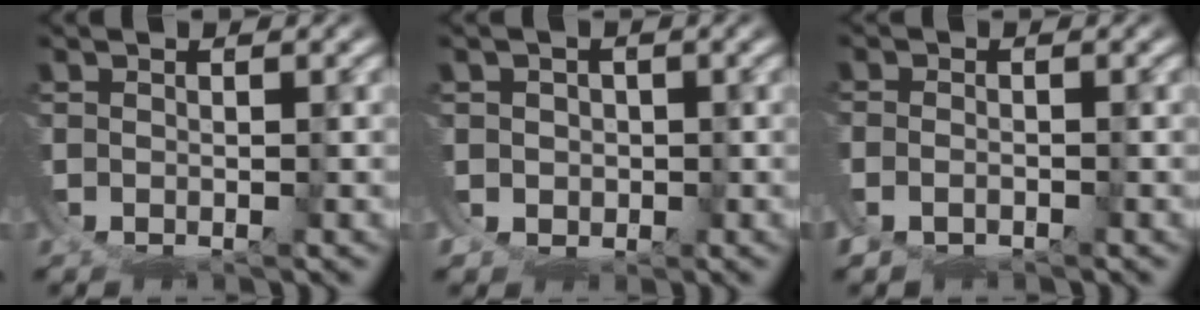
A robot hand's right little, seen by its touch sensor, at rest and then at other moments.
{"total": 1.6, "force": [1.3, 0.7, -0.7], "torque": [0.006, -0.012, 0.029]}
{"total": 3.6, "force": [-1.6, 3.1, 0.9], "torque": [-0.042, -0.021, -0.021]}